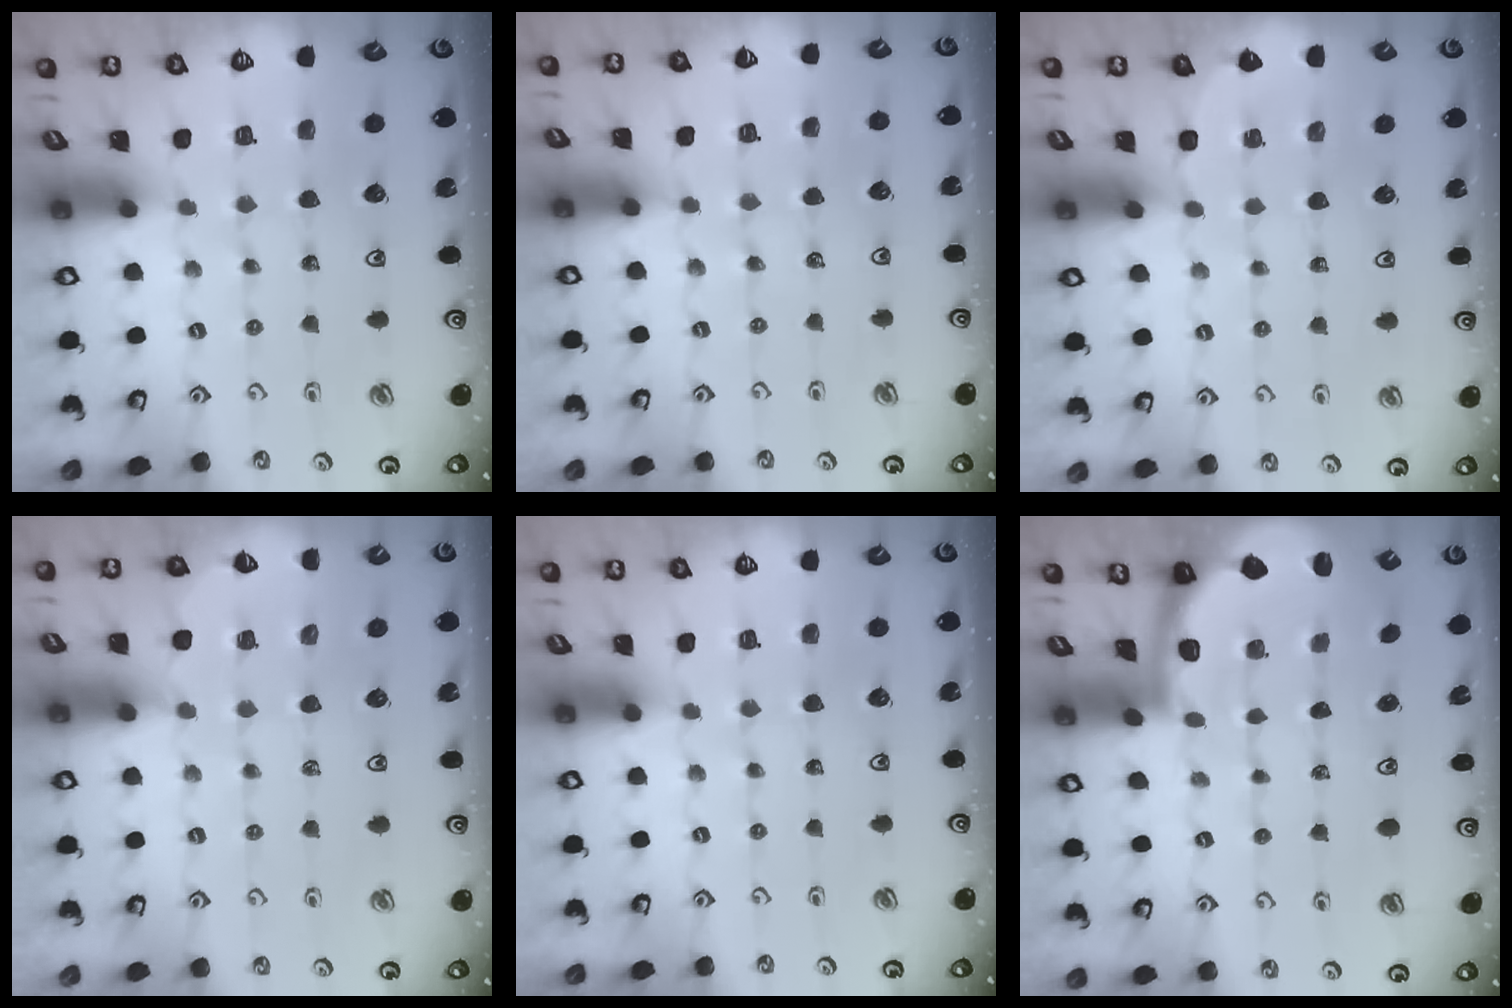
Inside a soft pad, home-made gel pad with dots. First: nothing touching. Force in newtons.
{"total": 2.1, "press": 2.1, "slide": 0.4}
{"total": 2.3, "press": 2.3, "slide": 0.1}
{"total": 4.2, "press": 4.0, "slide": 1.2}
{"total": 0.0}
{"total": 2.0, "press": 2.0, "slide": 0.5}